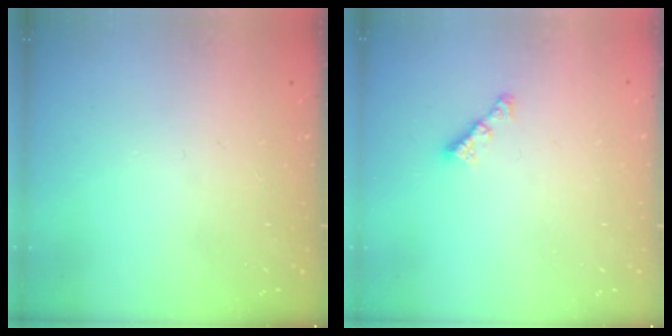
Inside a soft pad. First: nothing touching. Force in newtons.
{"total": 3.4, "press": 3.3, "slide": 0.6}